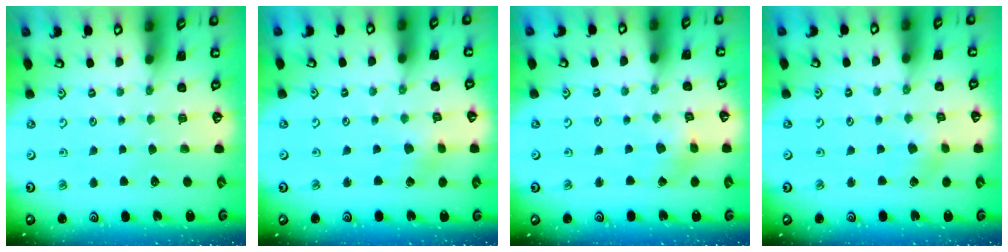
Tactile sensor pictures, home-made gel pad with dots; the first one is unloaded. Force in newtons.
{"total": 2.3, "press": 2.2, "slide": 0.4}
{"total": 2.6, "press": 2.6, "slide": 0.1}
{"total": 2.8, "press": 2.8, "slide": 0.5}